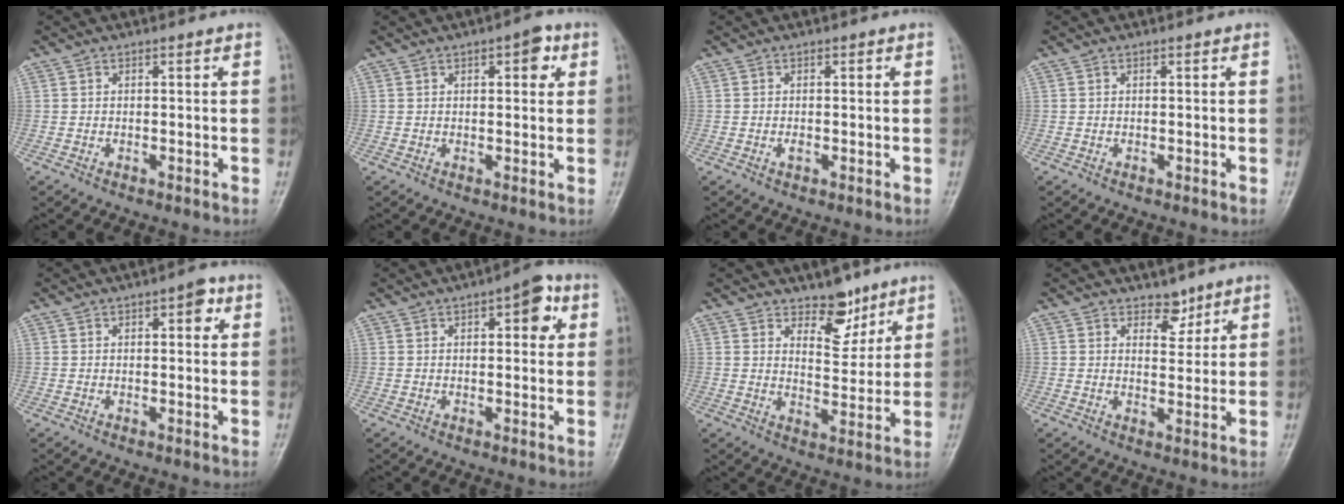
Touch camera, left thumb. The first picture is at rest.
{"total": 4.2, "force": [1.8, 1.9, 3.4], "torque": [-0.029, 0.000, 0.017]}
{"total": 1.0, "force": [-0.2, 0.6, 0.7], "torque": [-0.012, -0.001, -0.005]}
{"total": 0.0}
{"total": 3.7, "force": [1.6, 1.6, 3.0], "torque": [-0.026, 0.000, 0.015]}
{"total": 6.6, "force": [2.5, 2.9, 5.4], "torque": [-0.045, 0.000, 0.024]}
{"total": 7.0, "force": [5.0, 3.5, 3.3], "torque": [-0.019, -0.040, 0.081]}
{"total": 3.6, "force": [2.8, 2.0, 1.1], "torque": [0.006, -0.021, 0.045]}